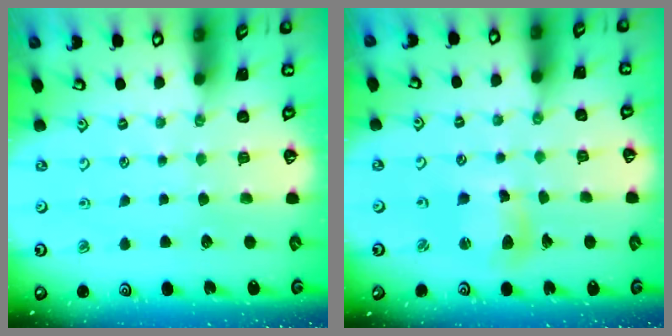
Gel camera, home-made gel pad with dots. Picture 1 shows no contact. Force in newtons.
{"total": 8.4, "press": 8.3, "slide": 1.2}